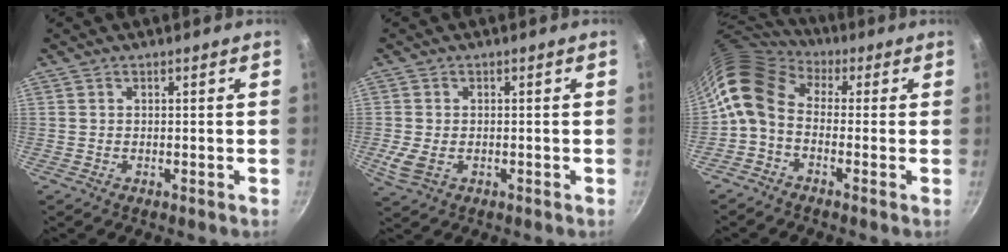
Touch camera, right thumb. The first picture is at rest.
{"total": 4.2, "force": [-0.8, 2.8, 3.0], "torque": [-0.062, -0.007, -0.013]}
{"total": 10.5, "force": [0.0, 7.5, 7.4], "torque": [-0.135, 0.023, -0.024]}